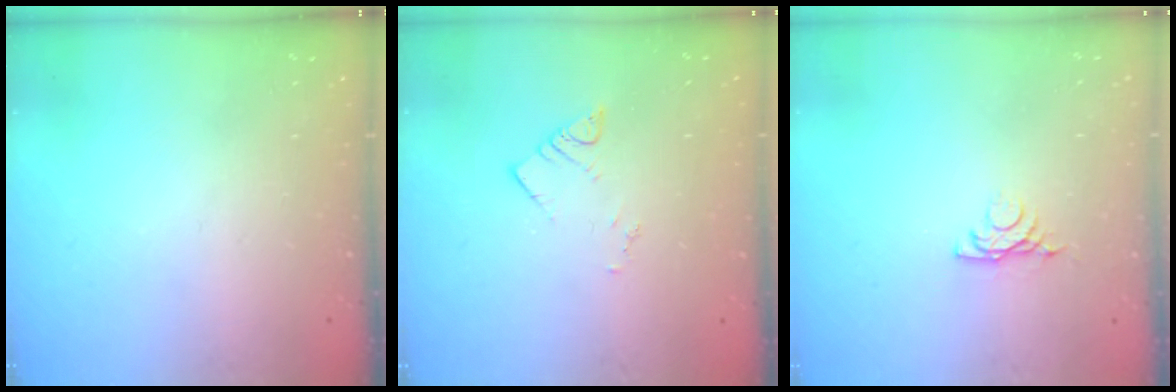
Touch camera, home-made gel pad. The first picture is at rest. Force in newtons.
{"total": 3.6, "press": 3.6, "slide": 0.1}
{"total": 4.3, "press": 4.2, "slide": 0.8}